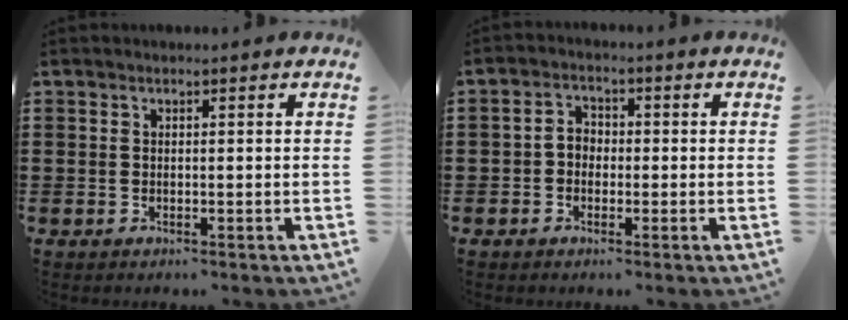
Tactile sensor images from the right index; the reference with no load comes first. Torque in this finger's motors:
{"motor_torque": [0.47, -0.38, 0.28, 0.07]}